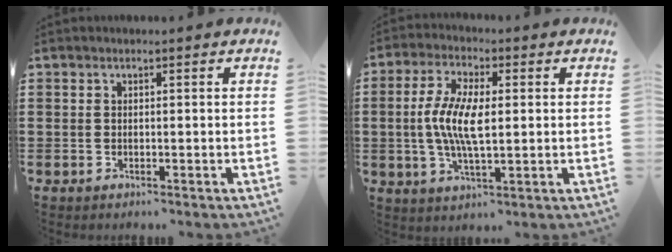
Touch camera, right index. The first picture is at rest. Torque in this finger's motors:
{"motor_torque": [0.88, -0.14, 0.44, 0.21]}